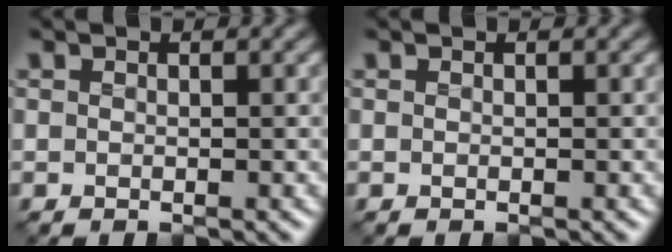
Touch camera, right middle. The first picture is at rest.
{"total": 0.0}